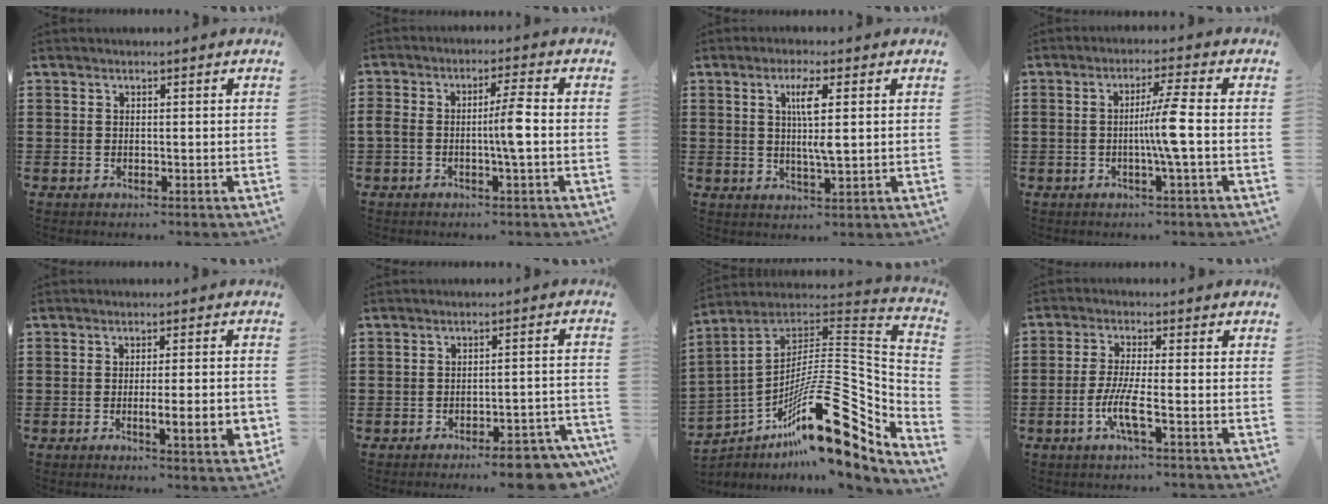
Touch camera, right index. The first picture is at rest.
{"total": 4.8, "force": [-1.0, 0.5, 4.6], "torque": [-0.086, 0.003, -0.024]}
{"total": 5.1, "force": [1.0, 0.5, 5.0], "torque": [-0.096, 0.000, 0.013]}
{"total": 5.6, "force": [-0.8, -0.6, 5.5], "torque": [-0.099, -0.004, -0.022]}
{"total": 6.0, "force": [-1.5, 0.6, 5.8], "torque": [-0.084, -0.011, -0.025]}
{"total": 5.7, "force": [-5.0, 0.5, 2.7], "torque": [-0.038, -0.003, -0.091]}
{"total": 20.4, "force": [-10.5, 5.4, 16.6], "torque": [-0.299, 0.010, -0.189]}
{"total": 5.7, "force": [-2.2, 0.7, 5.2], "torque": [-0.116, -0.015, -0.048]}